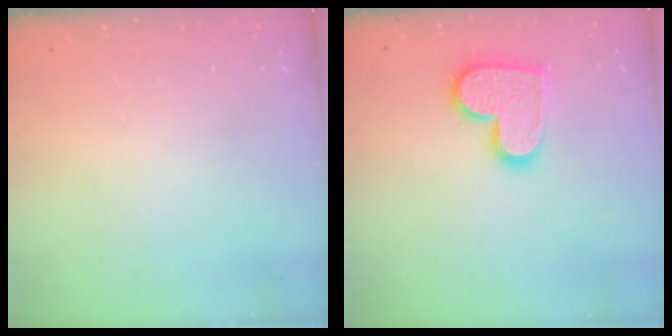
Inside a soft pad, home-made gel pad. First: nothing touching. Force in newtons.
{"total": 14.3, "press": 14.3, "slide": 1.1}